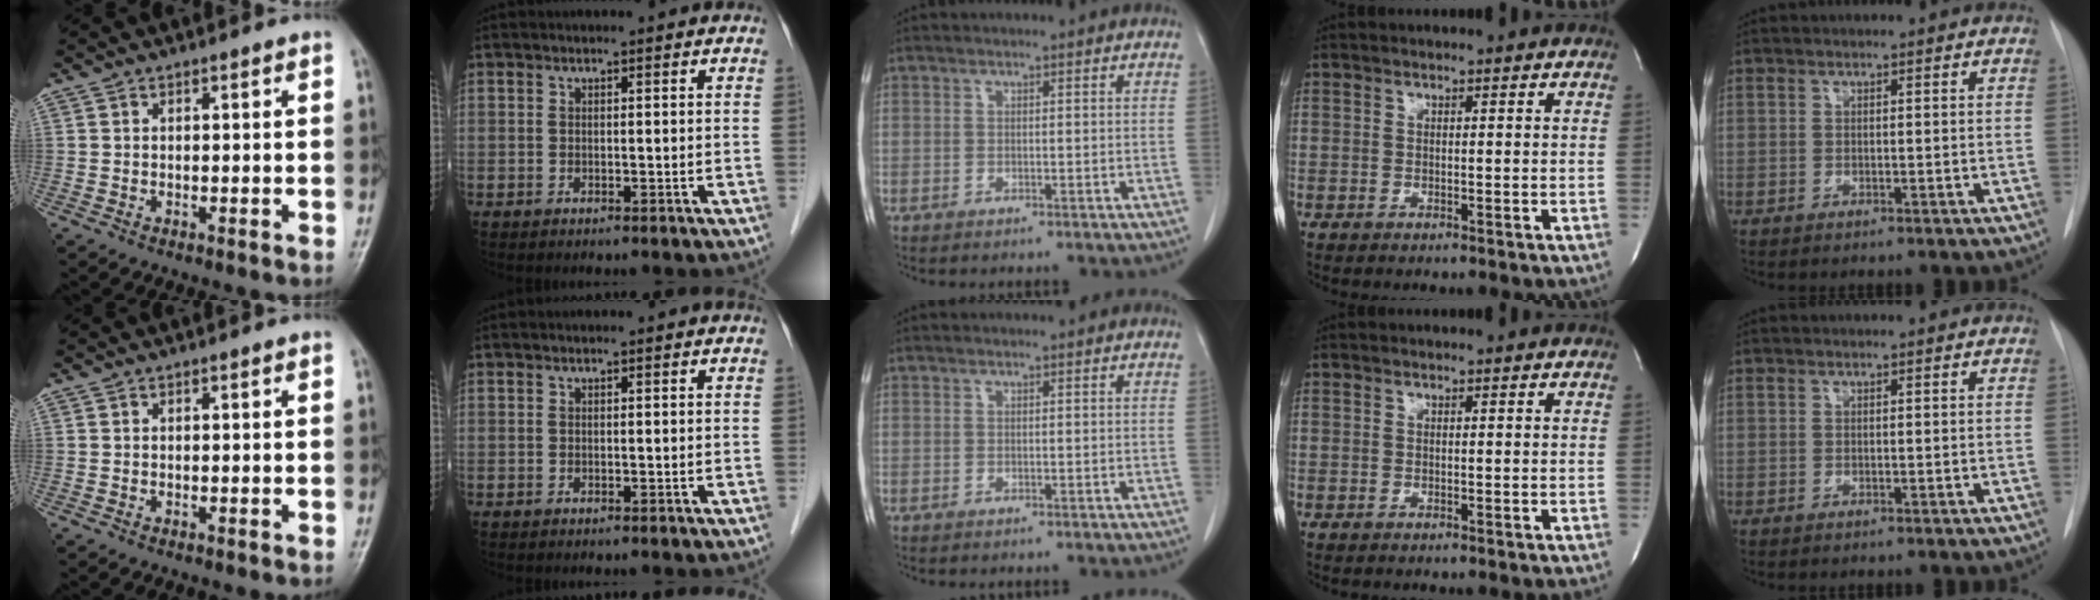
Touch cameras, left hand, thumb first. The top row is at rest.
{}